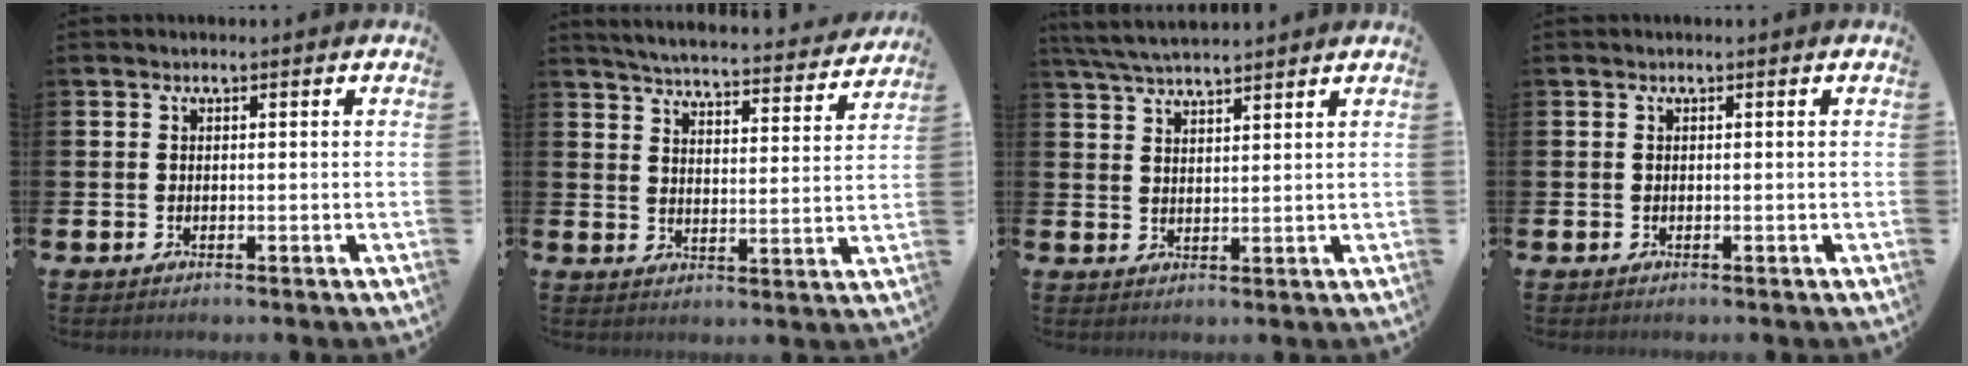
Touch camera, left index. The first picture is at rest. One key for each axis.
{"total": 5.1, "fx": 5.0, "fy": 0.3, "fz": 1.0, "tx": -0.035, "ty": -0.041, "tz": 0.082}
{"total": 4.7, "fx": 4.5, "fy": 0.3, "fz": 1.3, "tx": -0.041, "ty": -0.016, "tz": 0.083}
{"total": 0.0}